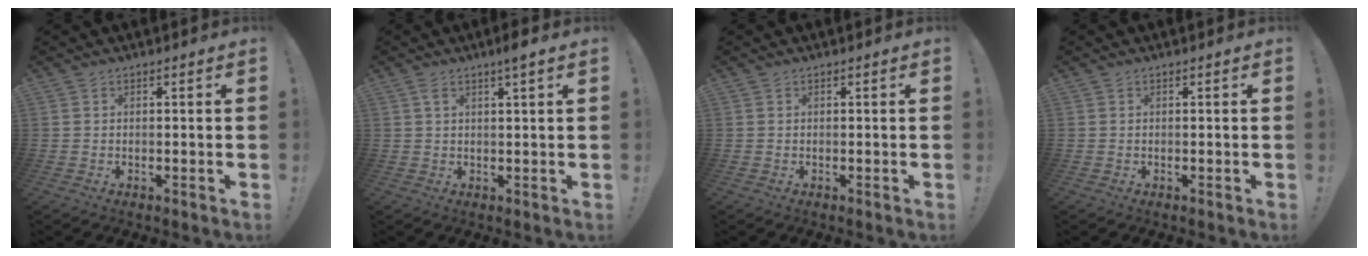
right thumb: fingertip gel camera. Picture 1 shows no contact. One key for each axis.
{"total": 3.7, "fx": 1.9, "fy": 0.0, "fz": 3.2, "tx": -0.057, "ty": -0.002, "tz": 0.028}
{"total": 0.0}
{"total": 0.0}